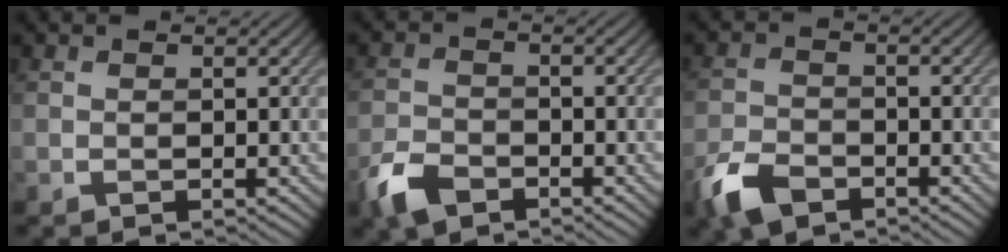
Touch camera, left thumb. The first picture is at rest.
{"total": 5.2, "force": [-3.6, 2.6, 2.6], "torque": [-0.062, -0.008, -0.080]}
{"total": 5.8, "force": [-4.1, 2.8, 3.0], "torque": [-0.071, -0.008, -0.089]}